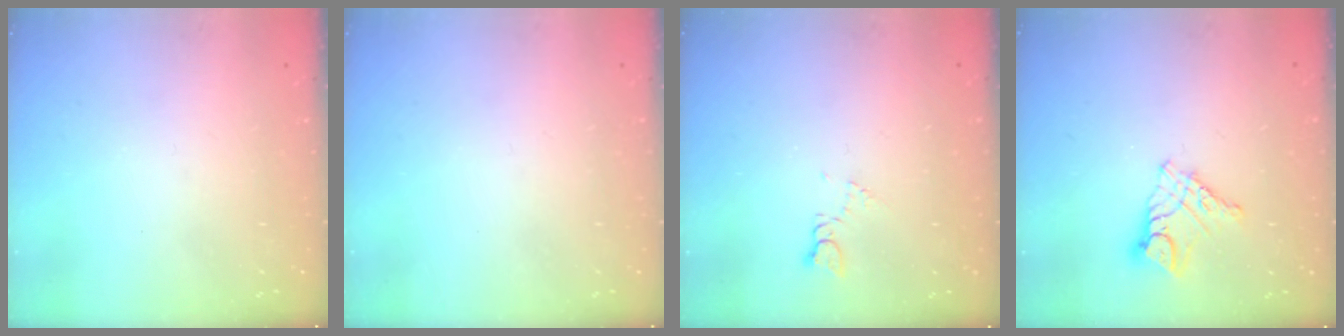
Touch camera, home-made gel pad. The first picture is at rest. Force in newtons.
{"total": 0.0}
{"total": 2.6, "press": 2.6, "slide": 0.4}
{"total": 9.7, "press": 9.7, "slide": 0.6}